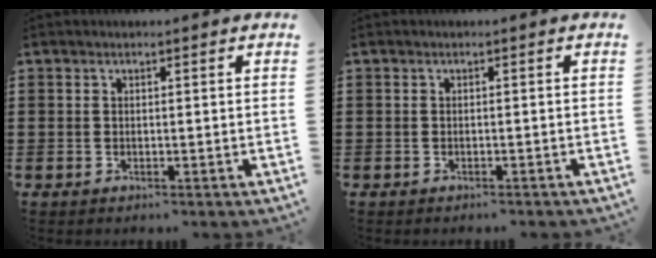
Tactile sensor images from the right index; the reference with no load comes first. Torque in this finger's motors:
{"motor_torque": [1.18, 0.95, 0.04, 0.01]}